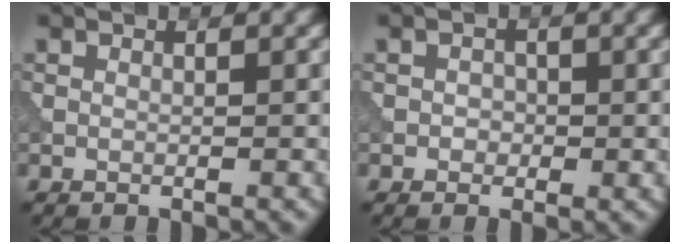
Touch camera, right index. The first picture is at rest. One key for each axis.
{"total": 1.4, "fx": -0.3, "fy": 1.1, "fz": 0.8, "tx": -0.012, "ty": -0.001, "tz": -0.010}